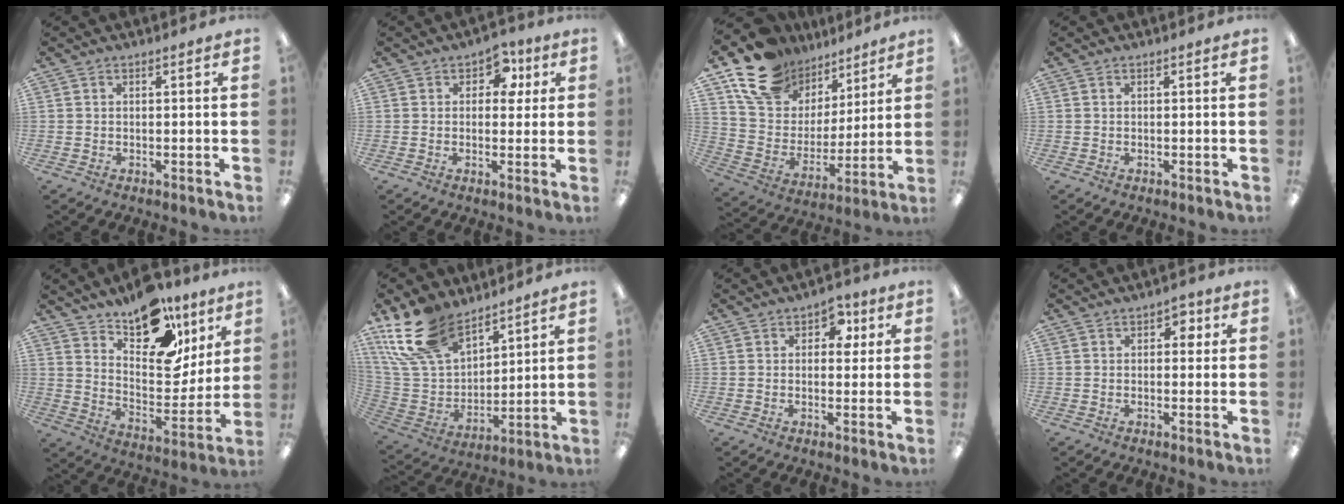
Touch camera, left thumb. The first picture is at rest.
{"total": 6.5, "force": [2.5, 4.5, 4.0], "torque": [-0.037, -0.003, 0.038]}
{"total": 16.3, "force": [11.9, 10.1, 4.8], "torque": [-0.109, -0.076, 0.226]}
{"total": 0.0}
{"total": 17.8, "force": [12.8, 8.9, 8.7], "torque": [-0.127, -0.083, 0.223]}
{"total": 18.6, "force": [13.0, 10.1, 8.8], "torque": [-0.216, -0.060, 0.243]}
{"total": 5.5, "force": [2.1, 3.7, 3.4], "torque": [-0.031, -0.003, 0.030]}
{"total": 2.5, "force": [0.7, 1.7, 1.7], "torque": [-0.019, 0.003, 0.007]}